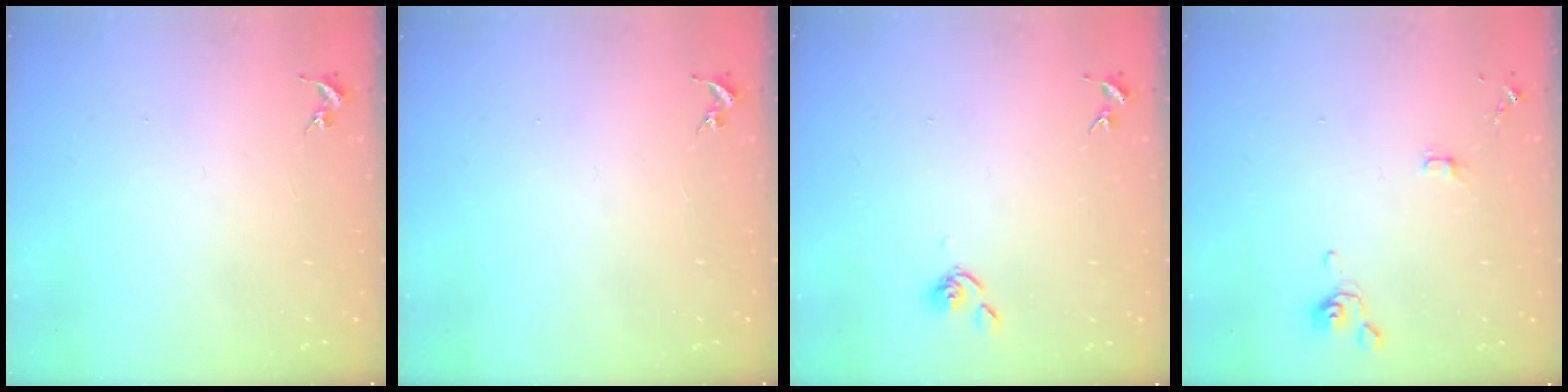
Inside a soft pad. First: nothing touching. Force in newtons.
{"total": 0.0}
{"total": 3.9, "press": 3.8, "slide": 0.8}
{"total": 5.8, "press": 5.7, "slide": 0.8}